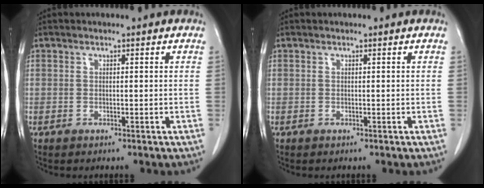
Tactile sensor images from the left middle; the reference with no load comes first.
{"total": 0.0}